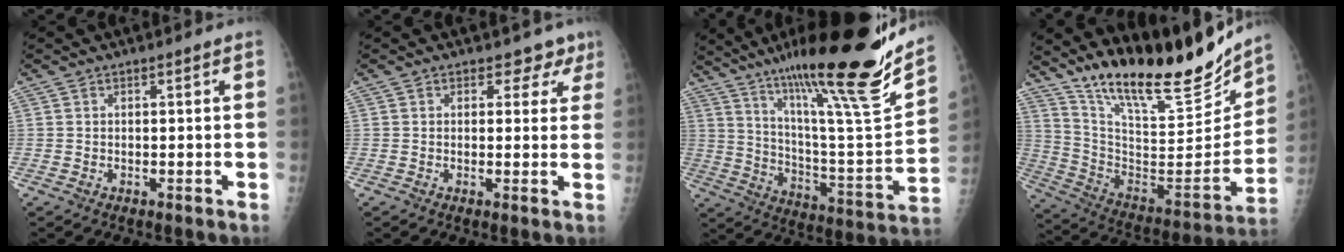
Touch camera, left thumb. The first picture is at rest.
{"total": 3.5, "force": [2.3, 2.6, 0.5], "torque": [0.022, -0.012, 0.014]}
{"total": 28.5, "force": [20.3, 2.5, 19.9], "torque": [-0.293, -0.099, 0.329]}
{"total": 25.3, "force": [20.0, 6.9, 14.0], "torque": [-0.193, -0.098, 0.330]}